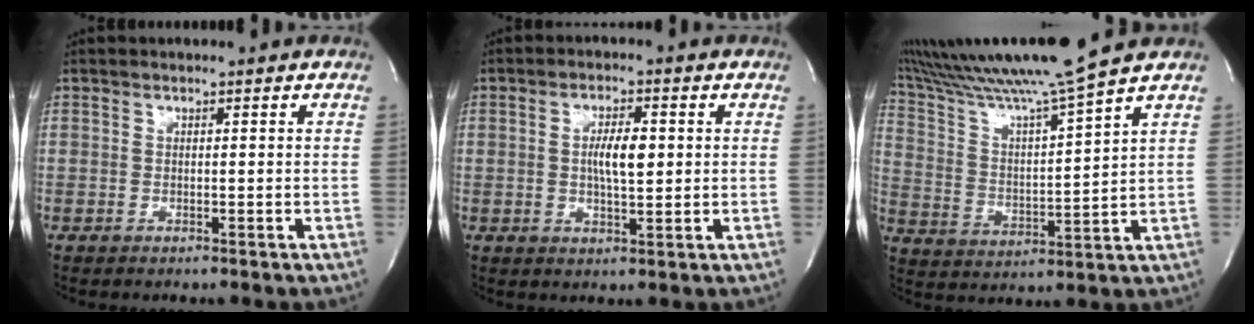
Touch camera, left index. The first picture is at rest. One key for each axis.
{"total": 5.2, "fx": 0.4, "fy": 1.4, "fz": 4.9, "tx": -0.090, "ty": 0.003, "tz": 0.009}
{"total": 16.2, "fx": 13.9, "fy": -2.8, "fz": 7.8, "tx": -0.146, "ty": -0.020, "tz": 0.236}